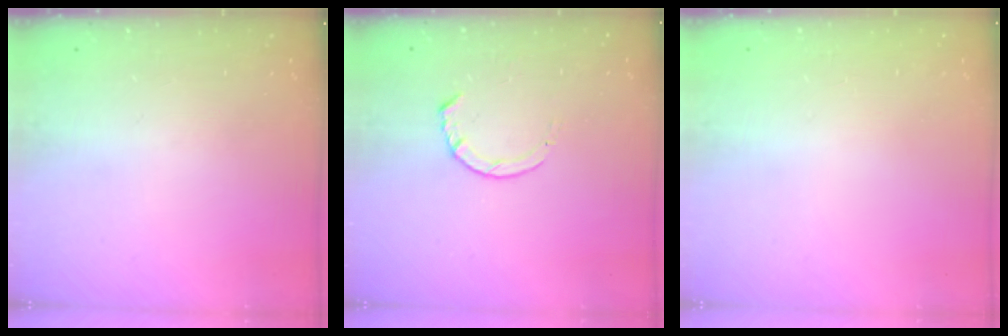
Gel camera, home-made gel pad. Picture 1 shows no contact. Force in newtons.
{"total": 4.6, "press": 4.6, "slide": 0.5}
{"total": 2.6, "press": 2.6, "slide": 0.2}